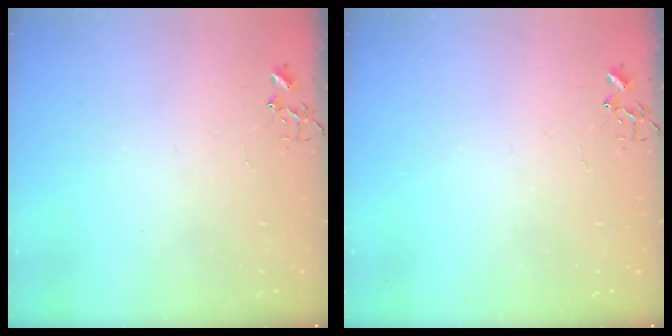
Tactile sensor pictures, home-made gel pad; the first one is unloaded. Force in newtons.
{"total": 0.0}